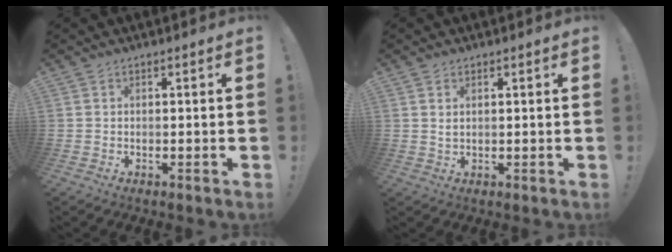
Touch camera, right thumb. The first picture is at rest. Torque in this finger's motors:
{"motor_torque": [-0.09, -0.10, -0.02, 0.19, 0.01]}